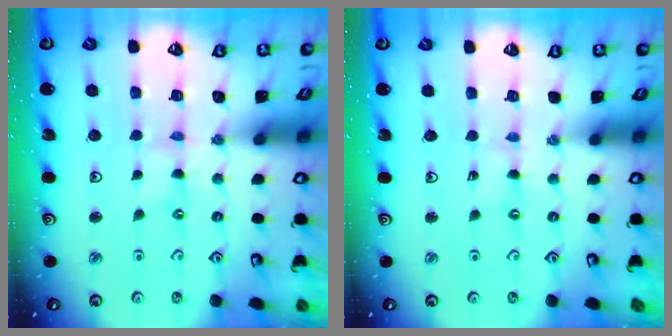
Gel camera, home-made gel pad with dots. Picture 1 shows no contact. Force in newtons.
{"total": 0.0}